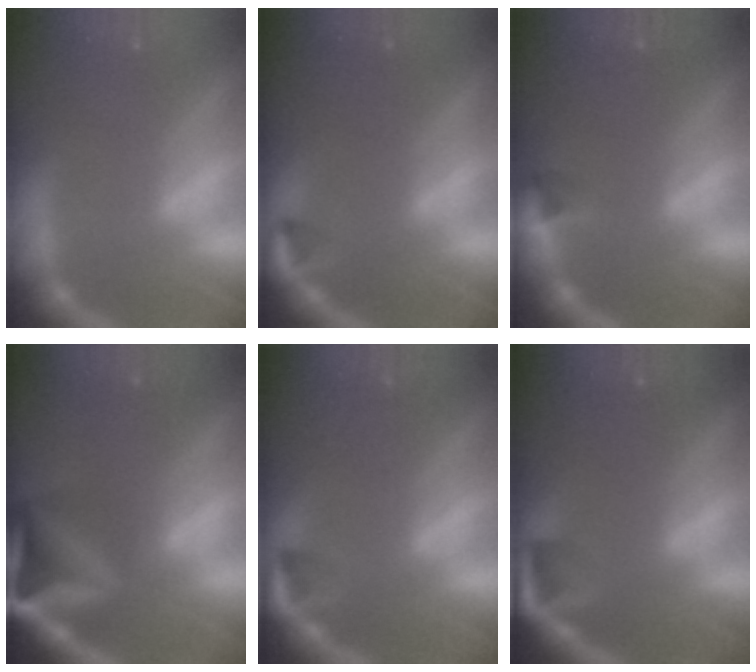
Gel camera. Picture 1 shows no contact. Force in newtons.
{"total": 1.5}
{"total": 1.4}
{"total": 10.0}
{"total": 1.9}
{"total": 2.9}